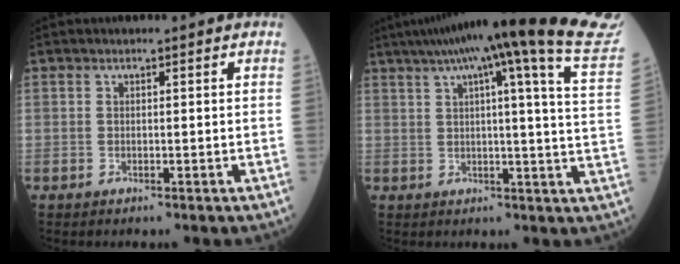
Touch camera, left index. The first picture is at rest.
{"total": 25.9, "force": [21.2, -0.7, 14.9], "torque": [-0.209, -0.039, 0.251]}